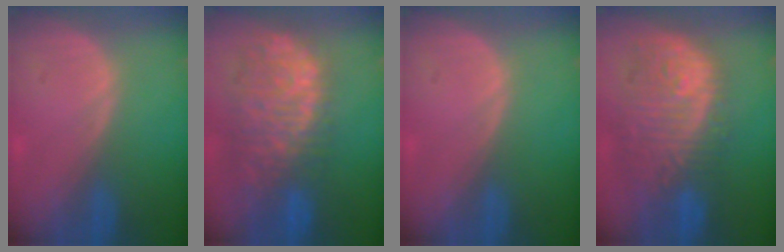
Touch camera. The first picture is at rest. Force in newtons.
{"total": 12.0, "press": 9.9, "slide": 6.8}
{"total": 0.0}
{"total": 12.2, "press": 10.9, "slide": 5.6}